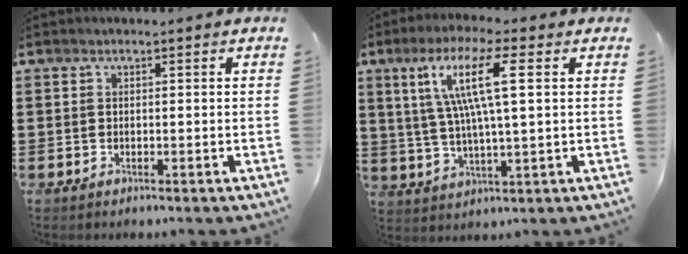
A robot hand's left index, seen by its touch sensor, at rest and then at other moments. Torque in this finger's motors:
{"motor_torque": [2.14, 0.00, 0.55, 0.21]}